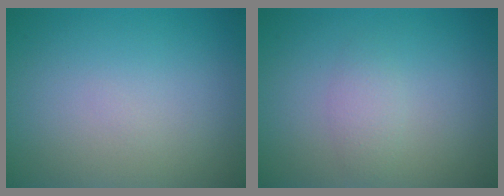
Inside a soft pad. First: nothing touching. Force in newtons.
{"total": 1.4, "press": 1.4, "slide": 0.0}